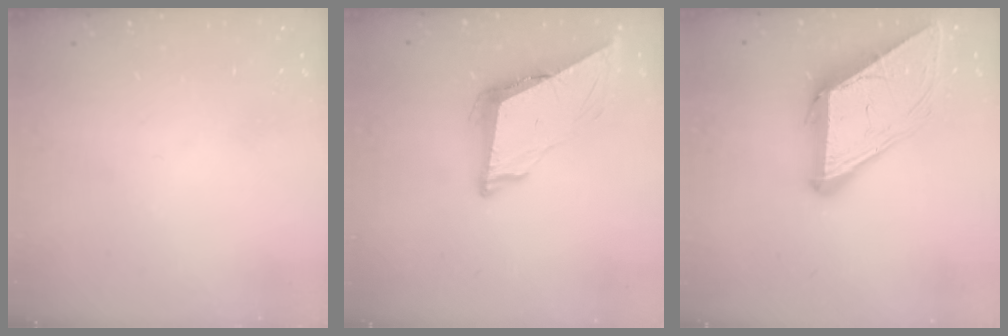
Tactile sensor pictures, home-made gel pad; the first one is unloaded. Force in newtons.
{"total": 8.4, "press": 8.4, "slide": 0.9}
{"total": 11.5, "press": 11.4, "slide": 1.1}